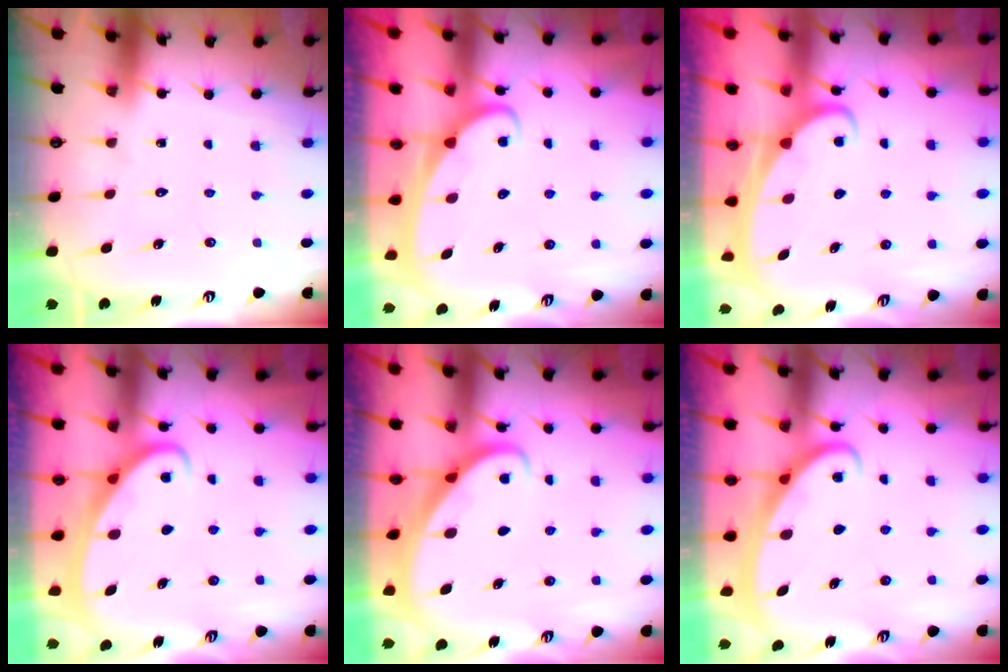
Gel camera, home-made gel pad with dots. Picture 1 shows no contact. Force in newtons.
{"total": 2.6, "press": 2.6, "slide": 0.3}
{"total": 2.4, "press": 2.4, "slide": 0.3}
{"total": 3.0, "press": 3.0, "slide": 0.4}
{"total": 2.6, "press": 2.6, "slide": 0.2}
{"total": 2.6, "press": 2.6, "slide": 0.4}